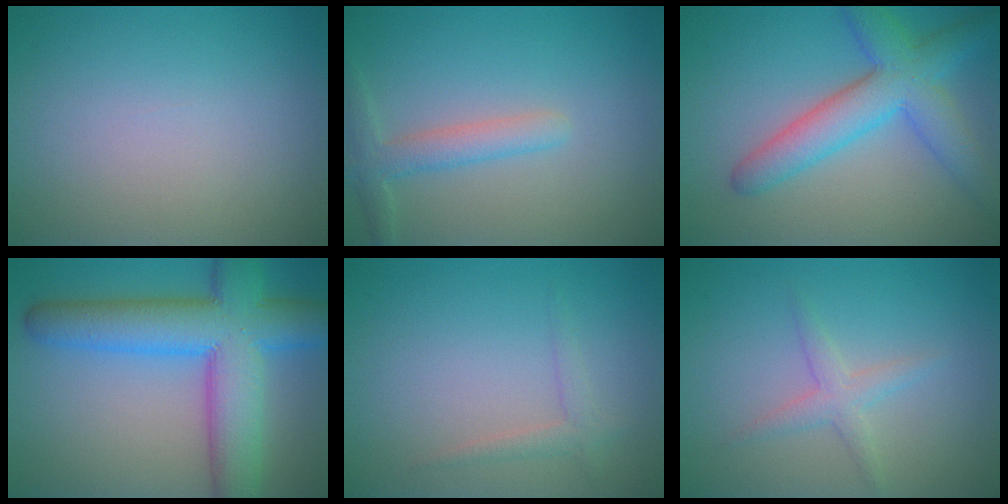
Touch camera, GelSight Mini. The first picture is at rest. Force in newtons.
{"total": 2.5, "press": 2.5, "slide": 0.0}
{"total": 6.3, "press": 6.3, "slide": 0.2}
{"total": 10.9, "press": 10.9, "slide": 0.2}
{"total": 1.4, "press": 1.4, "slide": 0.1}
{"total": 2.0, "press": 2.0, "slide": 0.1}